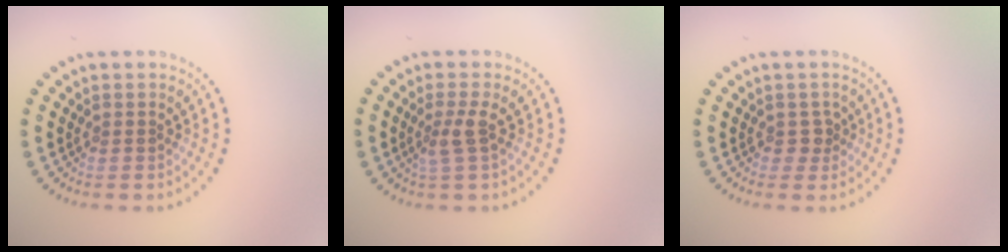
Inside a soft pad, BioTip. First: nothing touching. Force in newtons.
{"total": 1.9, "press": 1.4, "slide": 1.2}
{"total": 1.2, "press": 1.0, "slide": 0.7}